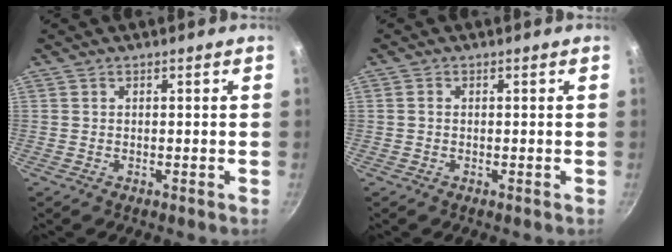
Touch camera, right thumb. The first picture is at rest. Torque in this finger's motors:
{"motor_torque": [-0.66, 0.08, -0.29, -0.06, 0.02]}